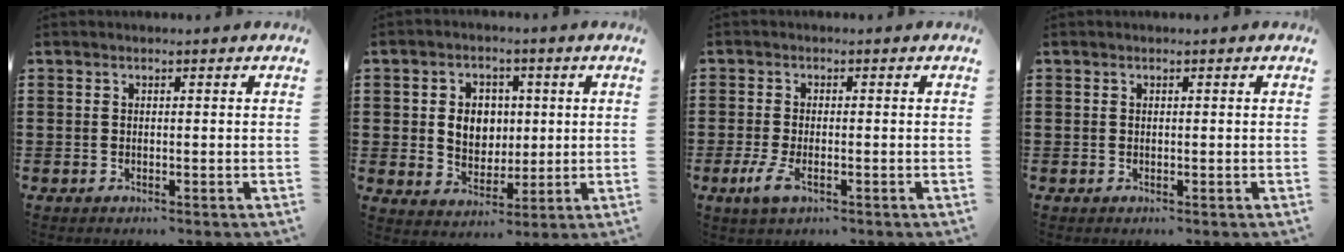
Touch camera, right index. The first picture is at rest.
{"total": 6.0, "force": [0.7, 5.0, 3.1], "torque": [-0.062, 0.010, 0.008]}
{"total": 3.1, "force": [-1.3, 1.0, 2.7], "torque": [-0.068, -0.011, -0.028]}
{"total": 0.0}